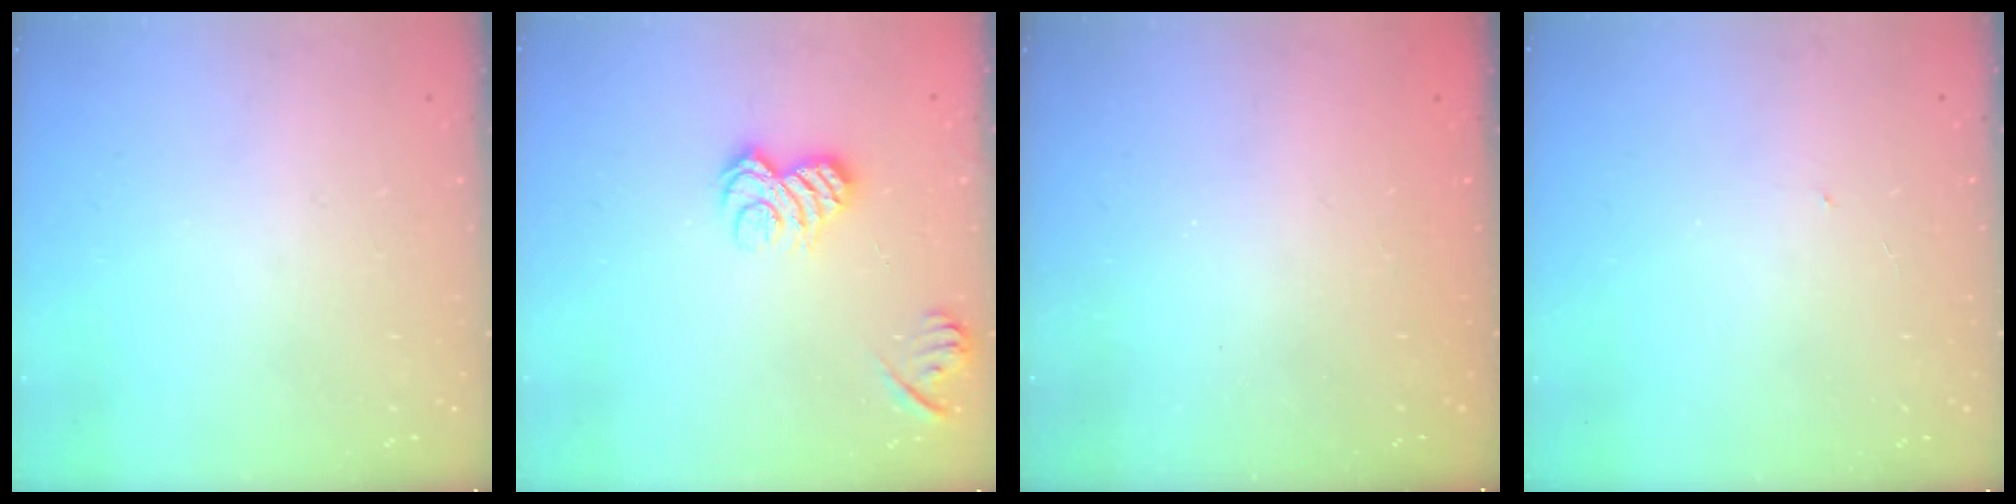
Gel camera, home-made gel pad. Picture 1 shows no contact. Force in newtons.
{"total": 8.7, "press": 8.7, "slide": 0.3}
{"total": 2.2, "press": 2.1, "slide": 0.7}
{"total": 0.6, "press": 0.6, "slide": 0.1}